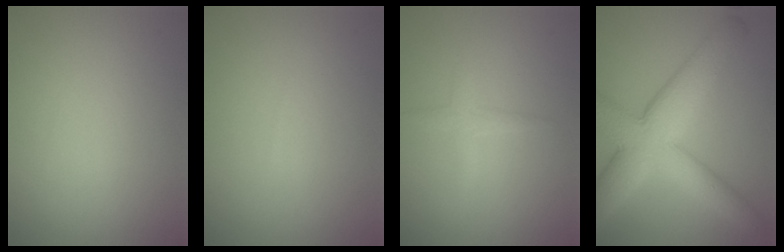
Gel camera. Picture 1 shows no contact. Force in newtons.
{"total": 0.0}
{"total": 1.9, "press": 1.9, "slide": 0.1}
{"total": 8.9, "press": 8.9, "slide": 0.3}